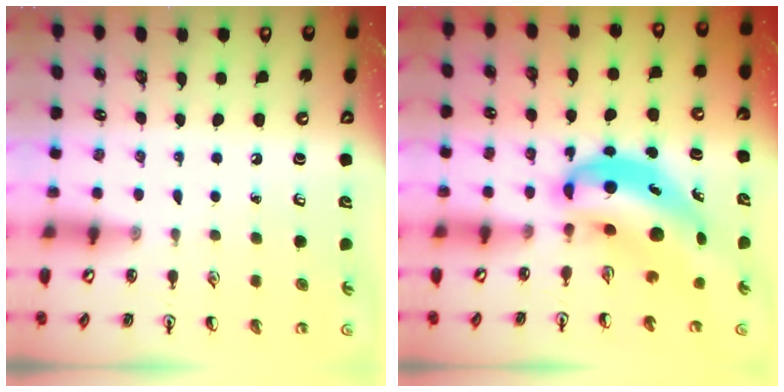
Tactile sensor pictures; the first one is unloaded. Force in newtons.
{"total": 9.4, "press": 9.0, "slide": 2.5}